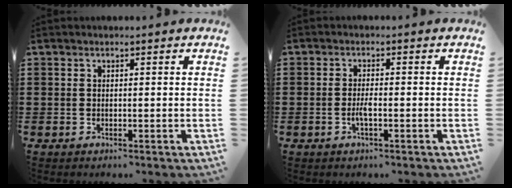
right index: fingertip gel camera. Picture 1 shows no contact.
{"total": 2.0, "force": [-0.9, 0.3, 1.8], "torque": [-0.040, -0.002, -0.017]}